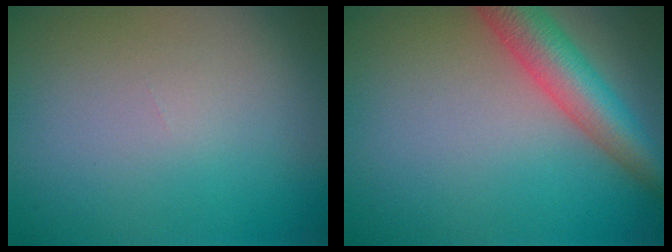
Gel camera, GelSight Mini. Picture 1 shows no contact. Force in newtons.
{"total": 5.9, "press": 5.9, "slide": 0.2}